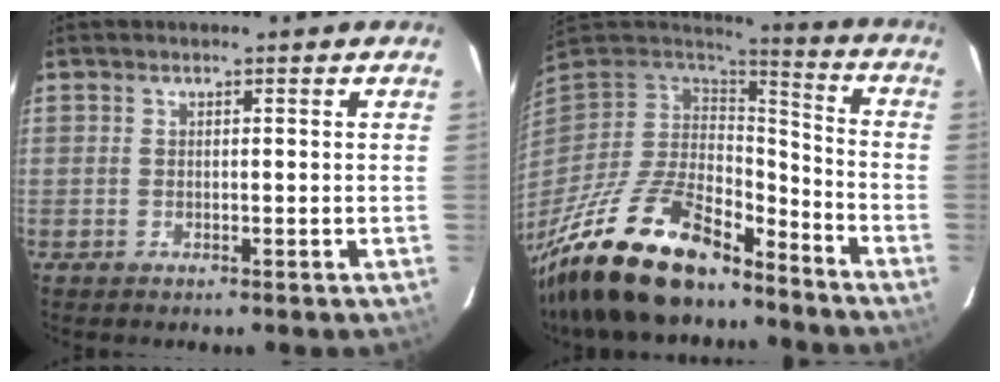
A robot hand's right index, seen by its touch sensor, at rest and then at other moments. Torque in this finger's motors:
{"motor_torque": [0.97, -1.17, 1.05, 0.19]}